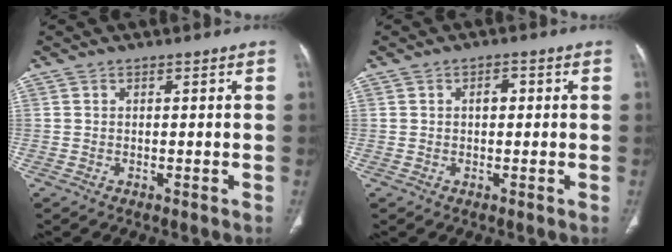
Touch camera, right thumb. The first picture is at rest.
{"total": 2.0, "force": [0.2, 1.3, 1.5], "torque": [-0.020, 0.008, 0.002]}